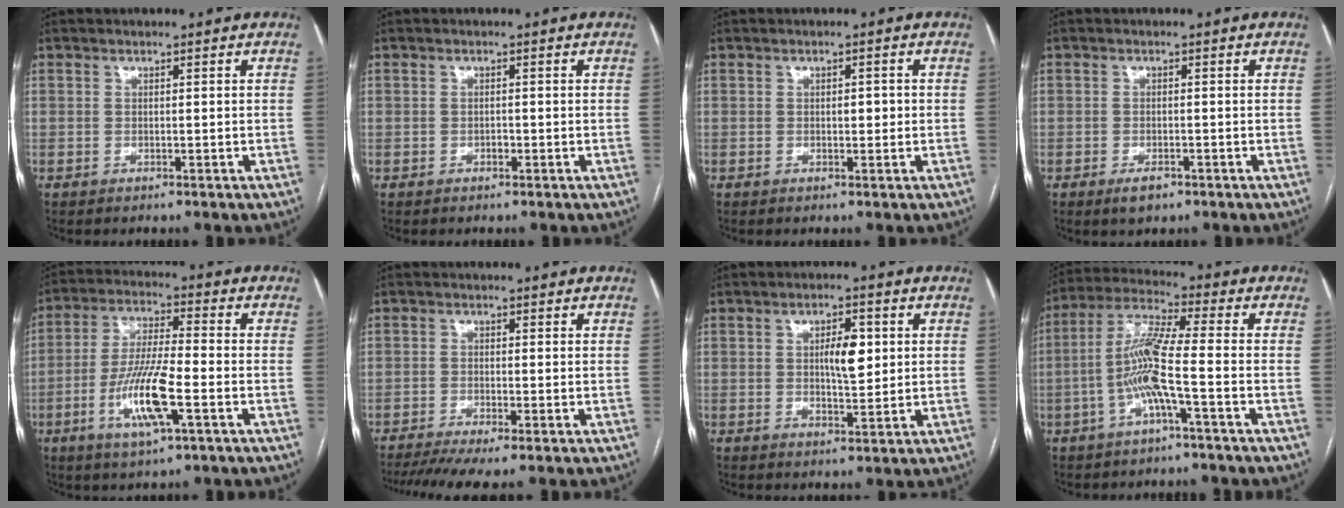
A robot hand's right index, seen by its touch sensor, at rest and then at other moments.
{"total": 0.7, "force": [-0.4, 0.5, 0.4], "torque": [-0.008, 0.002, -0.005]}
{"total": 1.6, "force": [-0.1, 0.8, 1.4], "torque": [-0.019, 0.002, -0.001]}
{"total": 2.5, "force": [-1.5, 1.3, 1.4], "torque": [-0.024, 0.000, -0.019]}
{"total": 11.3, "force": [-4.0, 1.6, 10.4], "torque": [-0.208, -0.009, -0.073]}
{"total": 5.7, "force": [-4.1, 0.4, 3.9], "torque": [-0.064, -0.009, -0.070]}
{"total": 5.3, "force": [1.0, 1.9, 4.9], "torque": [-0.077, 0.004, 0.018]}
{"total": 9.2, "force": [-2.5, 0.1, 8.9], "torque": [-0.185, 0.013, -0.055]}